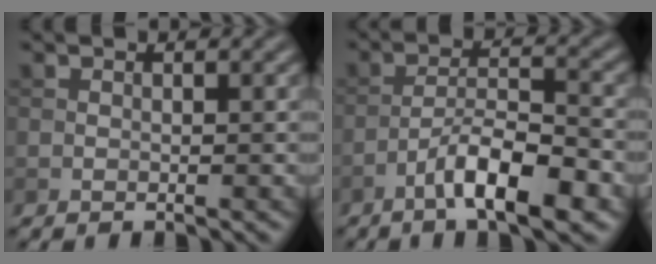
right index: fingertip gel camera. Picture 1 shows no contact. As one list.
[{"total": 6.7, "force": [-3.9, 1.5, 5.2], "torque": [-0.088, 0.012, -0.068]}]